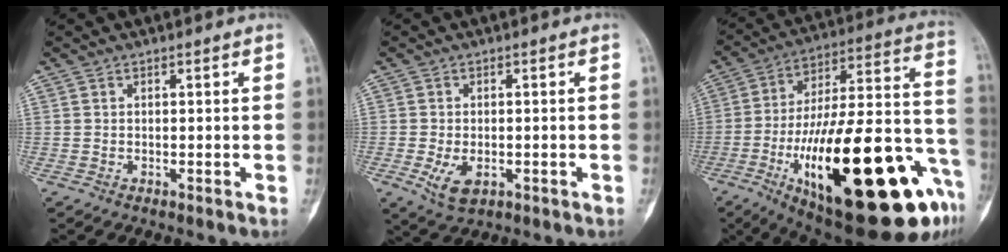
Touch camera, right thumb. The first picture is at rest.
{"total": 5.1, "force": [-1.5, 3.0, 3.9], "torque": [-0.070, -0.004, -0.018]}
{"total": 38.6, "force": [-14.5, 12.3, 33.5], "torque": [-0.462, 0.042, -0.214]}